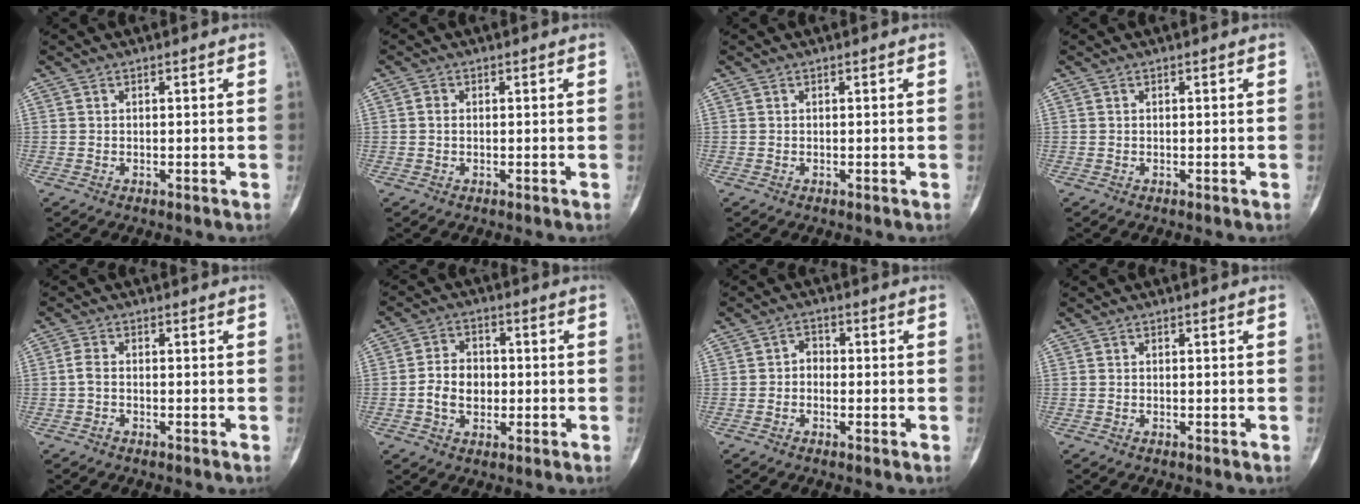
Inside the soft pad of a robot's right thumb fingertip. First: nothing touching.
{"total": 1.3, "force": [0.1, 1.0, 0.7], "torque": [-0.011, 0.002, 0.000]}
{"total": 0.0}
{"total": 0.0}
{"total": 1.9, "force": [-0.6, 1.1, 1.4], "torque": [-0.029, 0.007, -0.017]}
{"total": 6.9, "force": [-0.9, 5.3, 4.5], "torque": [-0.058, 0.017, -0.021]}
{"total": 2.4, "force": [-0.4, 1.8, 1.5], "torque": [-0.006, 0.007, -0.022]}
{"total": 0.0}